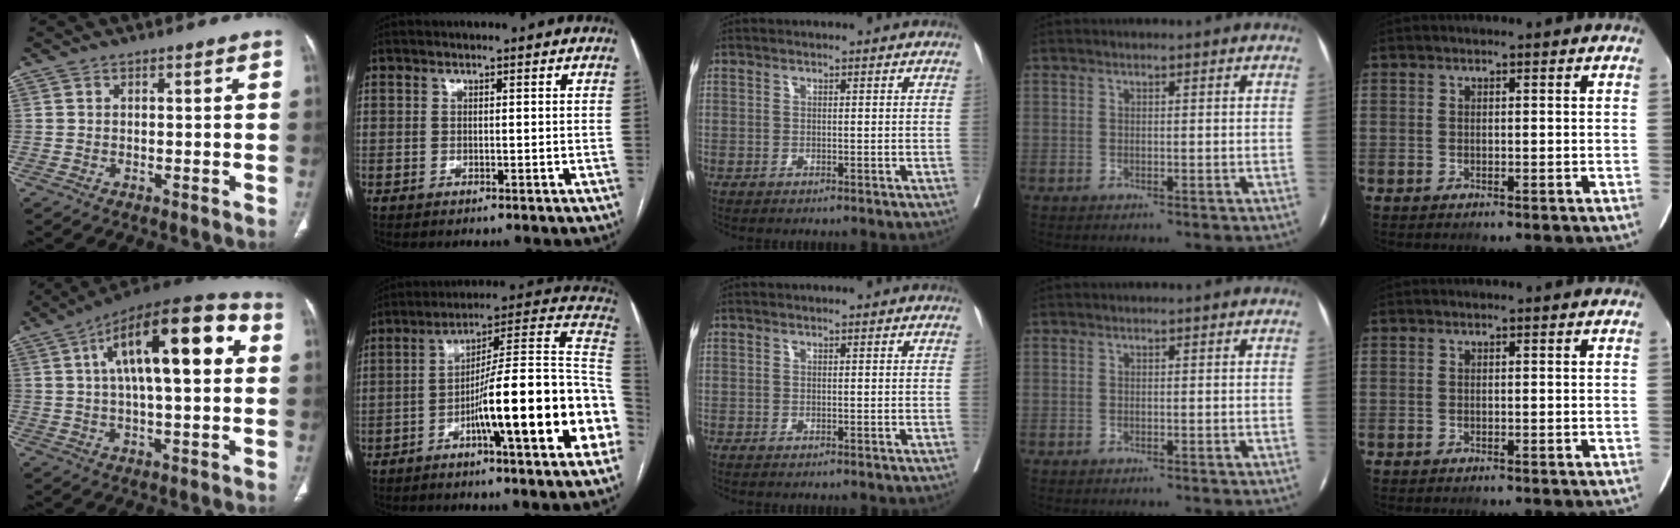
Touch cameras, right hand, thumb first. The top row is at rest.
{"thumb": {"total": 21.7, "force": [5.2, 7.8, 19.5], "torque": [-0.296, 0.026, 0.072]}, "index": {"total": 22.3, "force": [-6.6, 1.6, 21.2], "torque": [-0.230, 0.023, -0.097]}}